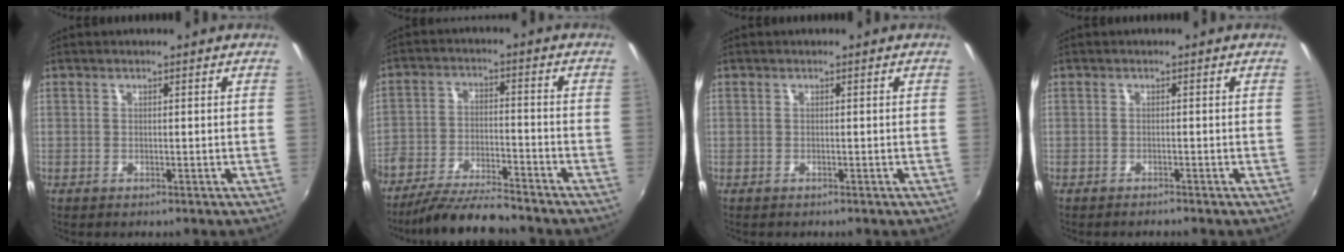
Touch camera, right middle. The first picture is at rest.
{"total": 12.7, "force": [-11.1, 2.1, 5.7], "torque": [-0.131, -0.021, -0.197]}
{"total": 0.0}
{"total": 1.2, "force": [-1.2, 0.1, 0.2], "torque": [-0.011, -0.005, -0.021]}